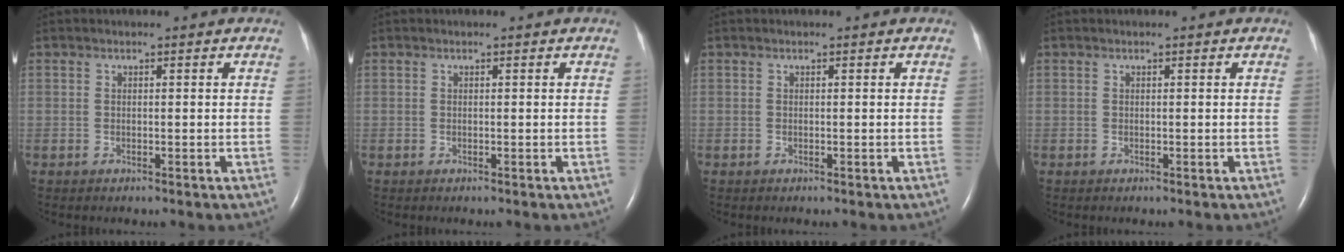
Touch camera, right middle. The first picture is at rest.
{"total": 0.0}
{"total": 0.0}
{"total": 0.0}